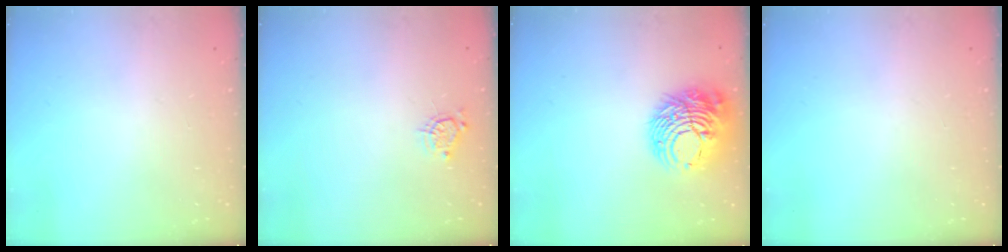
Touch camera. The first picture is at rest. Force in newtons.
{"total": 5.1, "press": 5.1, "slide": 0.5}
{"total": 11.4, "press": 11.3, "slide": 1.1}
{"total": 0.0}